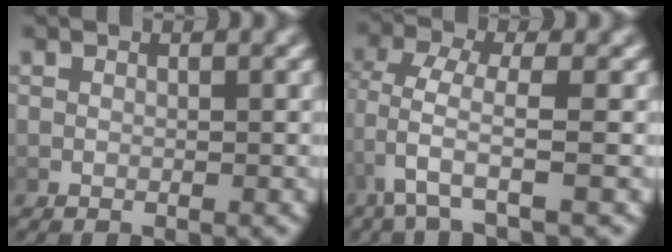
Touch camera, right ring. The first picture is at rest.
{"total": 3.0, "force": [-0.4, 0.6, 3.0], "torque": [-0.080, -0.016, 0.003]}